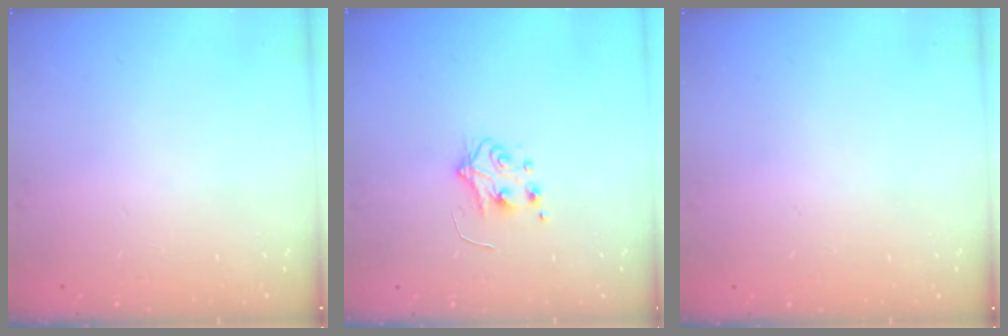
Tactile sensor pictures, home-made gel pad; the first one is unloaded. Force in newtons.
{"total": 4.9, "press": 4.8, "slide": 0.5}
{"total": 0.0}